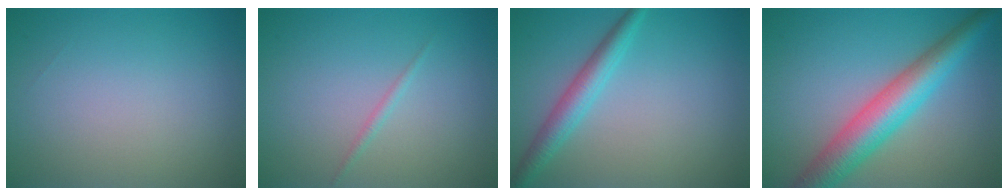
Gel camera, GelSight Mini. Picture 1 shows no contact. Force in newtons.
{"total": 0.7, "press": 0.7, "slide": 0.1}
{"total": 3.1, "press": 3.1, "slide": 0.0}
{"total": 6.9, "press": 6.9, "slide": 0.1}